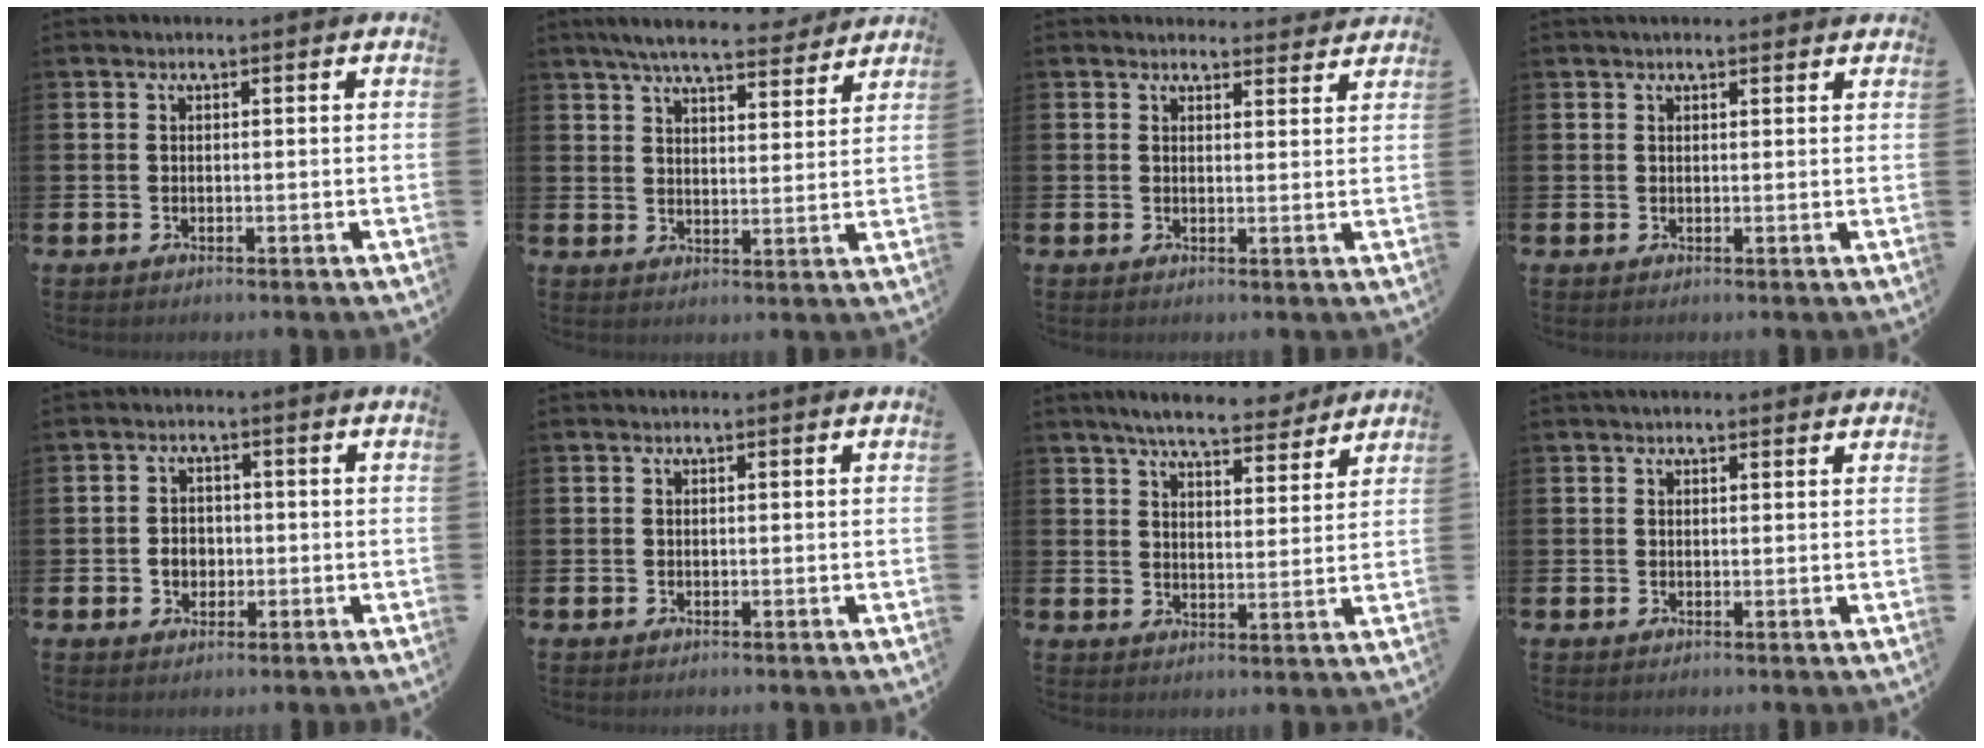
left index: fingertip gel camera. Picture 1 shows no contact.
{"total": 7.1, "force": [6.5, 1.2, 2.4], "torque": [-0.056, -0.032, 0.114]}
{"total": 2.5, "force": [2.4, 0.6, -0.1], "torque": [0.009, -0.015, 0.042]}
{"total": 1.4, "force": [1.2, 0.4, 0.4], "torque": [0.005, -0.002, 0.019]}
{"total": 2.7, "force": [-0.5, 2.3, 1.3], "torque": [-0.012, -0.001, -0.017]}
{"total": 0.0}
{"total": 6.9, "force": [6.4, 1.2, 2.3], "torque": [-0.044, -0.036, 0.109]}
{"total": 1.4, "force": [1.3, 0.4, 0.3], "torque": [0.006, -0.001, 0.021]}